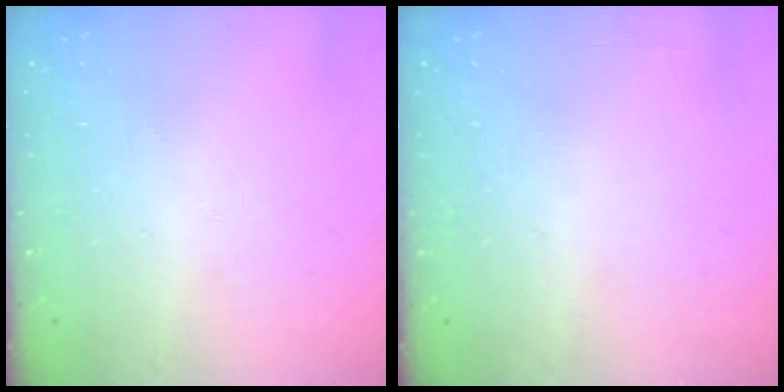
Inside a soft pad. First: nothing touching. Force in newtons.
{"total": 0.0}